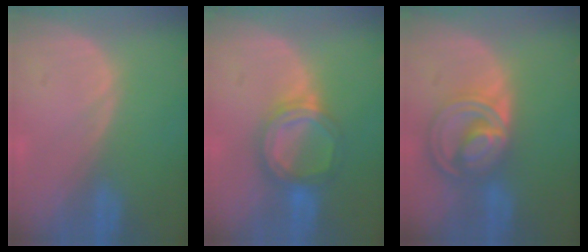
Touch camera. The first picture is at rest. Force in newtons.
{"total": 6.4, "press": 5.7, "slide": 3.0}
{"total": 8.5, "press": 7.2, "slide": 4.5}